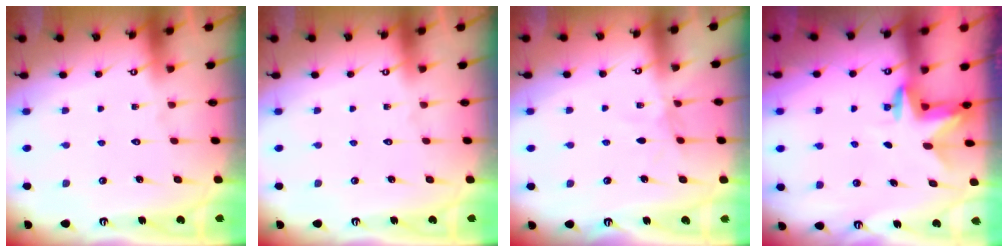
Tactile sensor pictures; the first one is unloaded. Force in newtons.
{"total": 0.0}
{"total": 2.6, "press": 2.6, "slide": 0.4}
{"total": 2.7, "press": 2.7, "slide": 0.2}